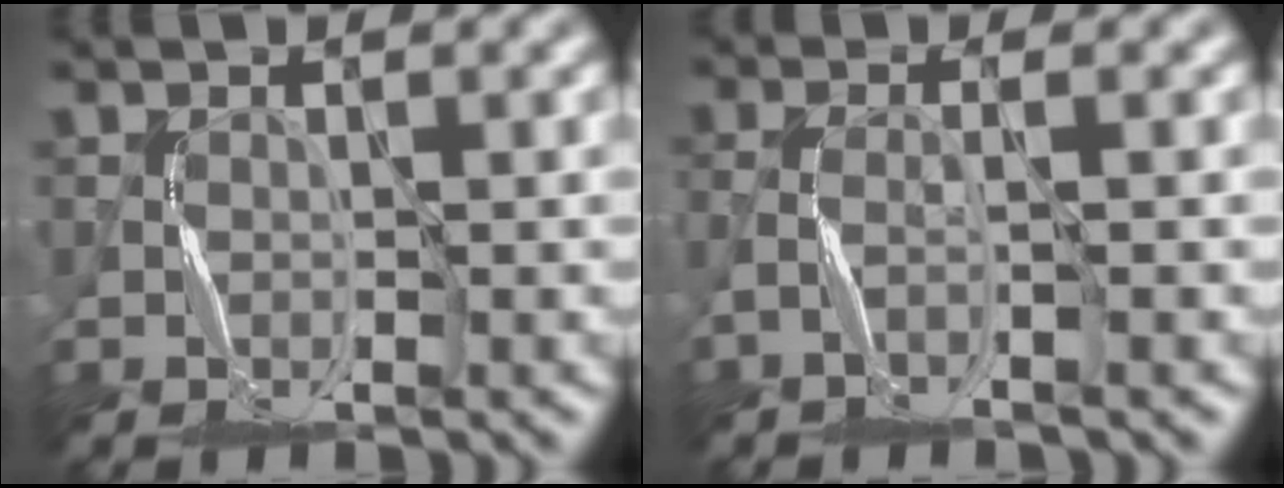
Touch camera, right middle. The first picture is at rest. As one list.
[{"total": 2.0, "force": [-1.1, 0.3, 1.7], "torque": [-0.038, -0.002, -0.033]}]